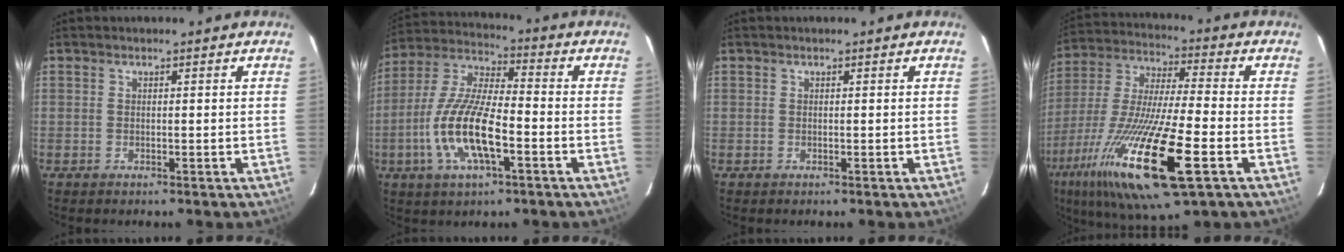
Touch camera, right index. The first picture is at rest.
{"total": 15.1, "force": [-5.0, 4.7, 13.5], "torque": [-0.284, -0.006, -0.099]}
{"total": 0.0}
{"total": 24.5, "force": [-10.6, 4.3, 21.7], "torque": [-0.434, -0.062, -0.201]}